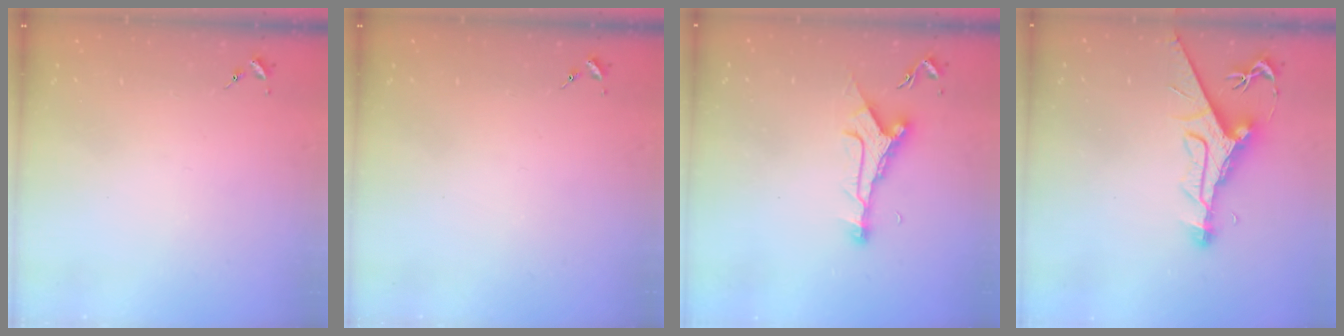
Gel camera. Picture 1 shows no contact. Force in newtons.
{"total": 0.0}
{"total": 10.1, "press": 10.1, "slide": 0.8}
{"total": 11.6, "press": 11.5, "slide": 0.8}